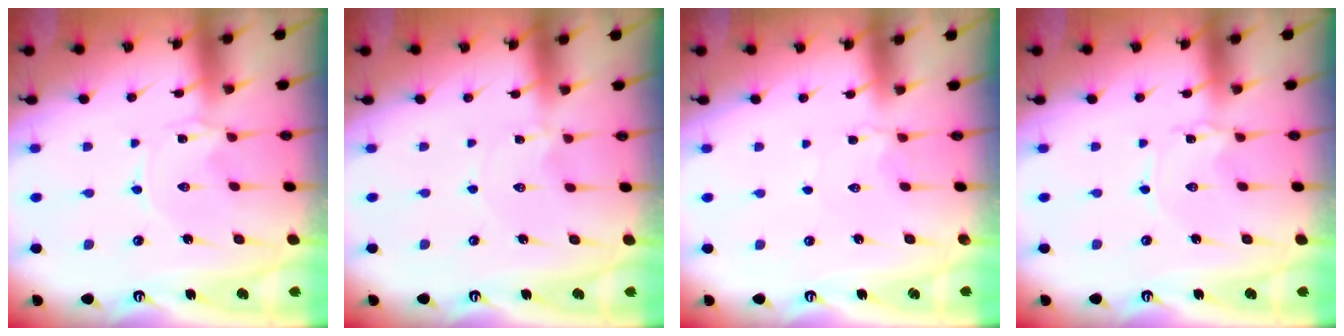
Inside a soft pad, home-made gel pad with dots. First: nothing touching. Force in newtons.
{"total": 1.3, "press": 1.3, "slide": 0.2}
{"total": 1.9, "press": 1.9, "slide": 0.2}
{"total": 0.7, "press": 0.7, "slide": 0.1}